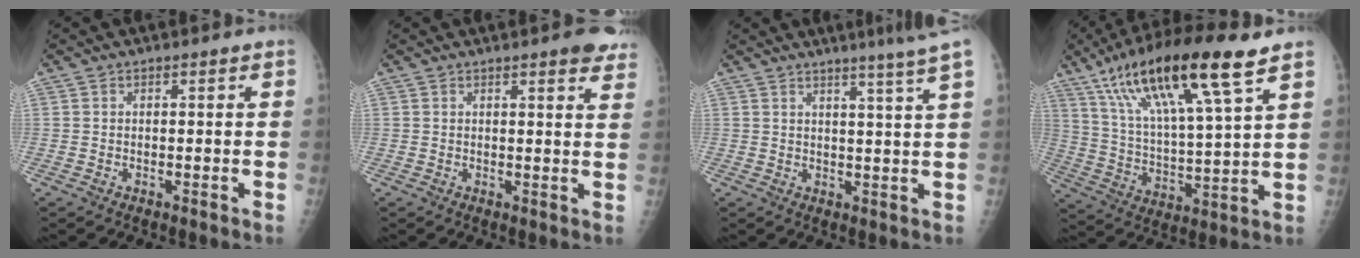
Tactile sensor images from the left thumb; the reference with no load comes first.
{"total": 6.1, "force": [4.7, 1.2, 3.7], "torque": [-0.027, -0.016, 0.042]}
{"total": 7.4, "force": [5.5, -1.3, 4.8], "torque": [-0.065, -0.030, 0.063]}
{"total": 21.8, "force": [12.6, 4.1, 17.3], "torque": [-0.303, -0.026, 0.226]}